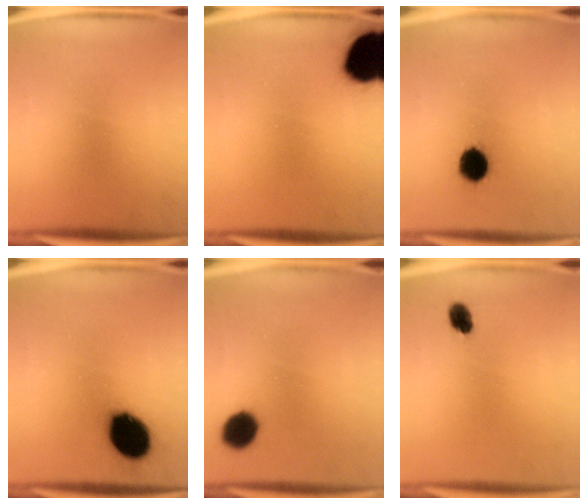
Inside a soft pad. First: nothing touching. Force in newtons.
{"total": 18.6}
{"total": 7.2}
{"total": 14.7}
{"total": 7.6}
{"total": 3.1}